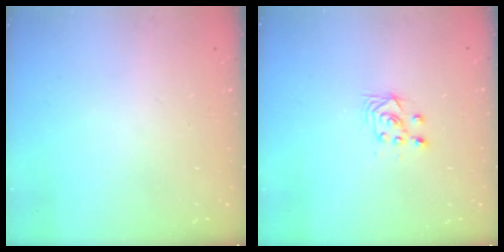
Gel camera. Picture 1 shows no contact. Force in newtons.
{"total": 3.5, "press": 3.2, "slide": 1.4}